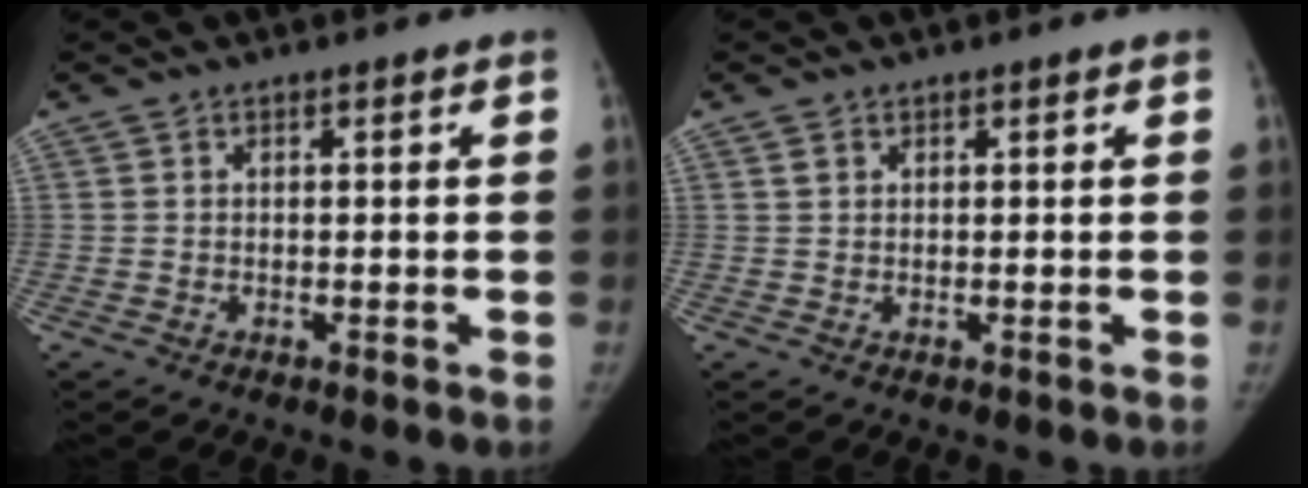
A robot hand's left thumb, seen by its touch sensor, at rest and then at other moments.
{"total": 1.1, "force": [0.6, 0.8, 0.4], "torque": [0.000, 0.001, 0.012]}